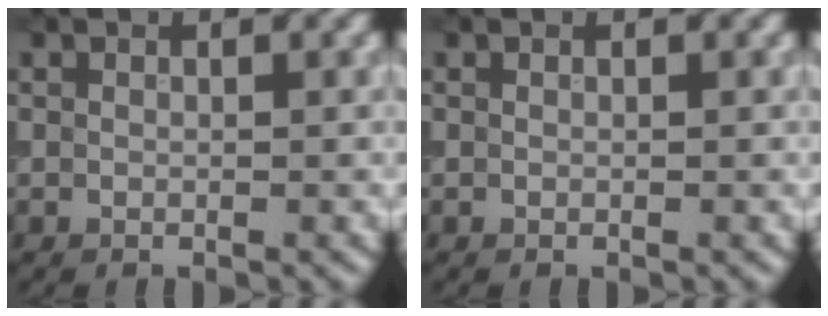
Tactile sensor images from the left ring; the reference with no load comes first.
{"total": 0.0}